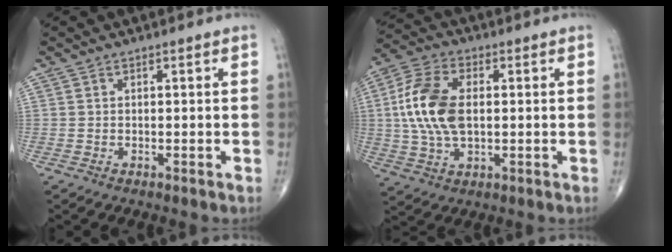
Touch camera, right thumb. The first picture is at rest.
{"total": 13.4, "force": [1.0, 7.7, 11.0], "torque": [-0.229, 0.012, 0.018]}